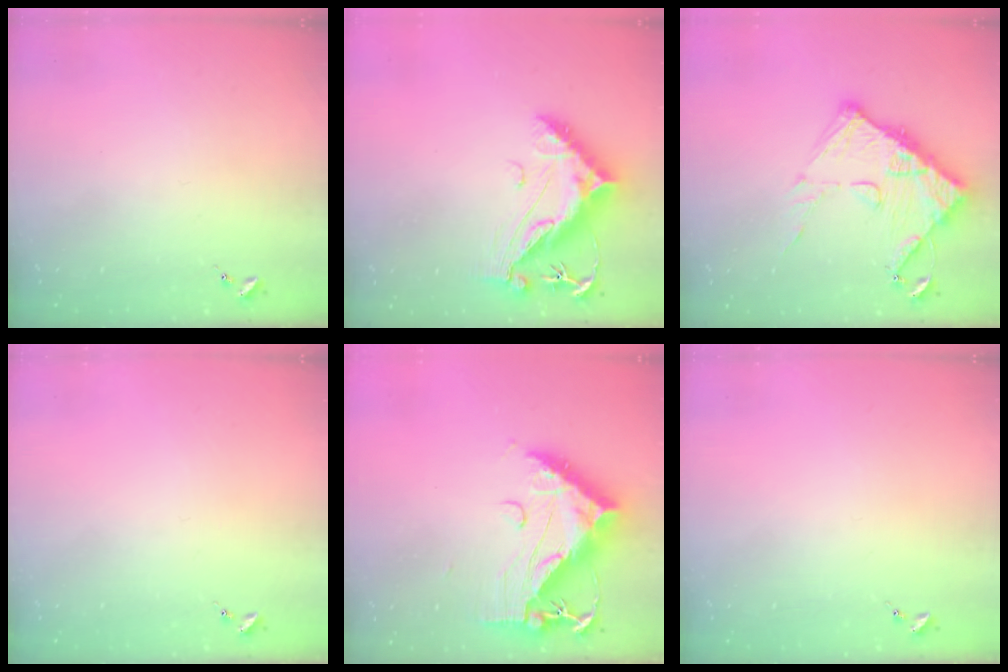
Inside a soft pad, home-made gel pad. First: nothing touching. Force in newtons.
{"total": 13.0, "press": 12.9, "slide": 1.6}
{"total": 14.5, "press": 14.5, "slide": 1.4}
{"total": 0.0}
{"total": 17.0, "press": 17.0, "slide": 1.4}
{"total": 0.0}